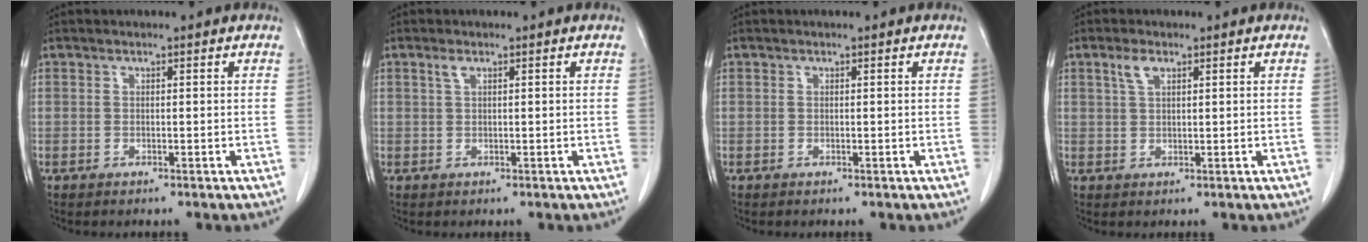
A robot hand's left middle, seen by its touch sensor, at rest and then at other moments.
{"total": 1.0, "force": [0.6, 0.3, 0.8], "torque": [-0.019, 0.006, 0.011]}
{"total": 0.0}
{"total": 2.4, "force": [1.3, 1.0, 1.7], "torque": [-0.040, 0.006, 0.030]}